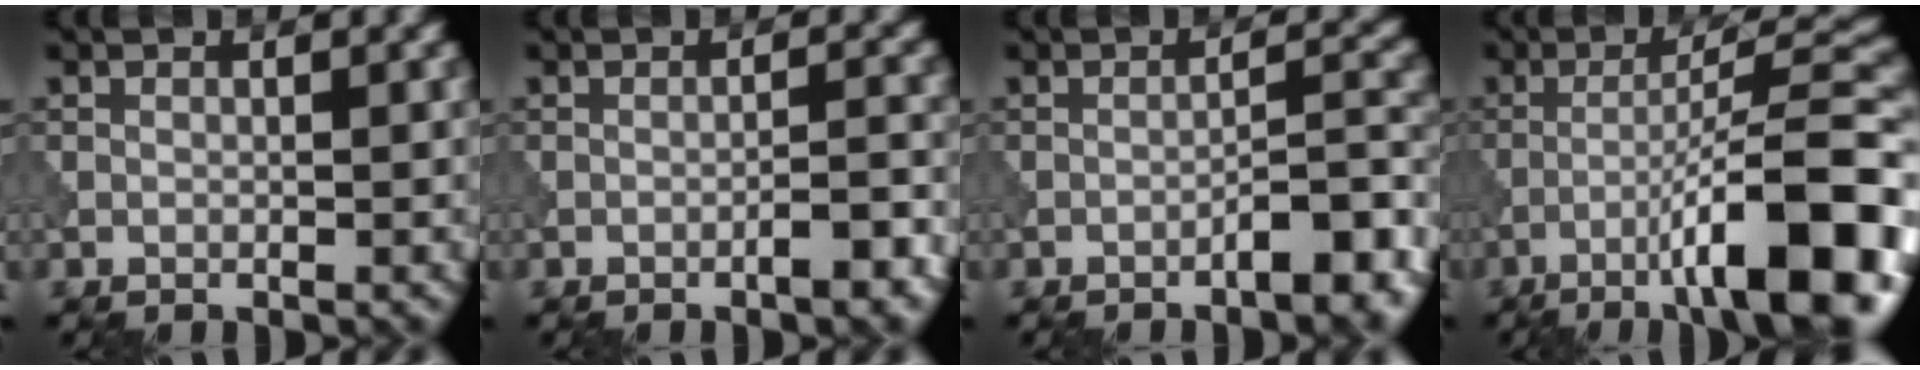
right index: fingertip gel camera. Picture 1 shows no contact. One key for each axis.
{"total": 2.6, "fx": -1.5, "fy": 0.4, "fz": 2.2, "tx": -0.030, "ty": 0.009, "tz": -0.027}
{"total": 5.0, "fx": -3.1, "fy": 1.1, "fz": 3.8, "tx": -0.046, "ty": 0.017, "tz": -0.047}
{"total": 12.7, "fx": -5.6, "fy": 2.2, "fz": 11.1, "tx": -0.156, "ty": 0.019, "tz": -0.084}